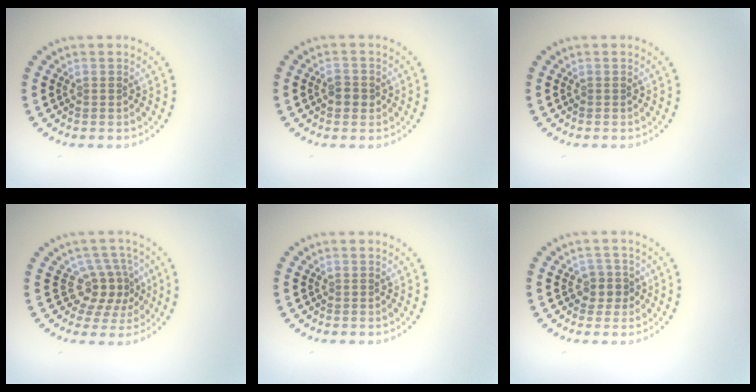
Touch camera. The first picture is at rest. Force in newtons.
{"total": 1.6, "press": 1.6, "slide": 0.1}
{"total": 0.0}
{"total": 3.4, "press": 2.5, "slide": 2.2}
{"total": 0.0}
{"total": 1.7, "press": 1.5, "slide": 0.9}